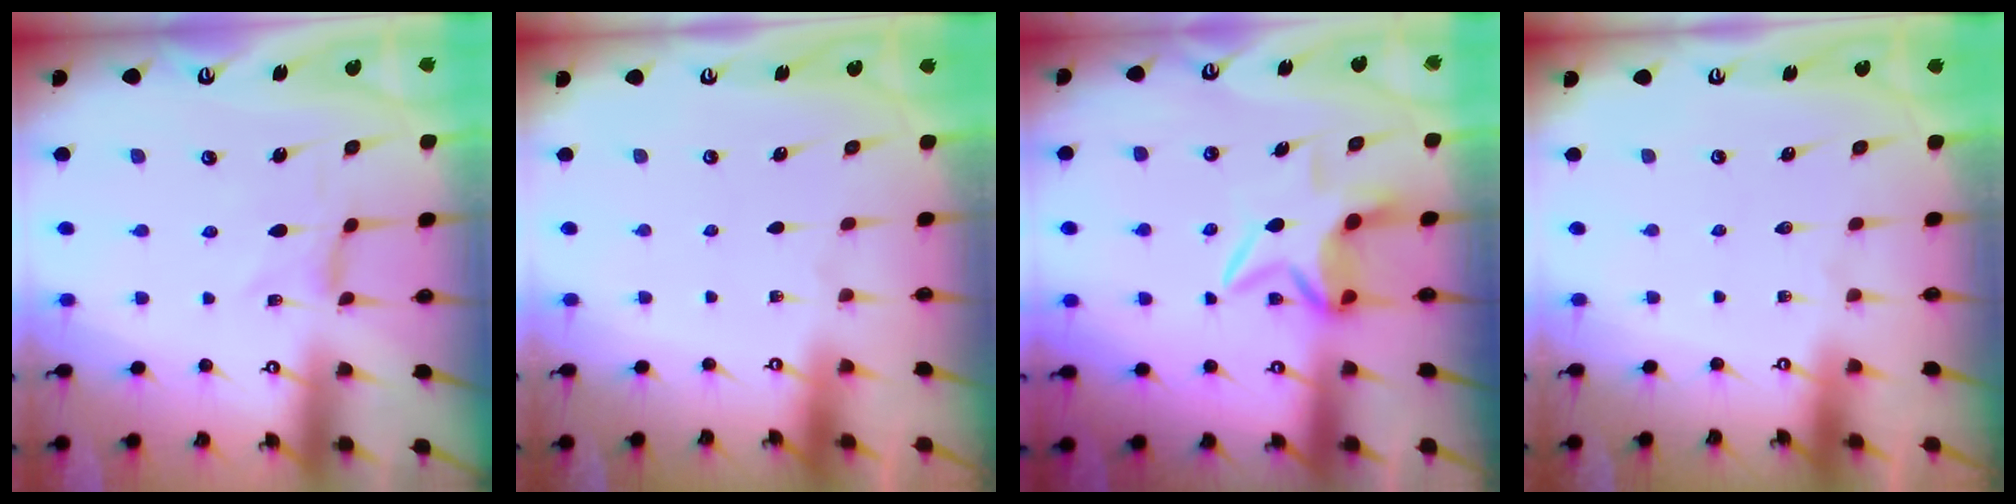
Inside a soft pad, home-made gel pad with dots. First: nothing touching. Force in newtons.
{"total": 0.0}
{"total": 6.1, "press": 6.0, "slide": 1.3}
{"total": 0.0}